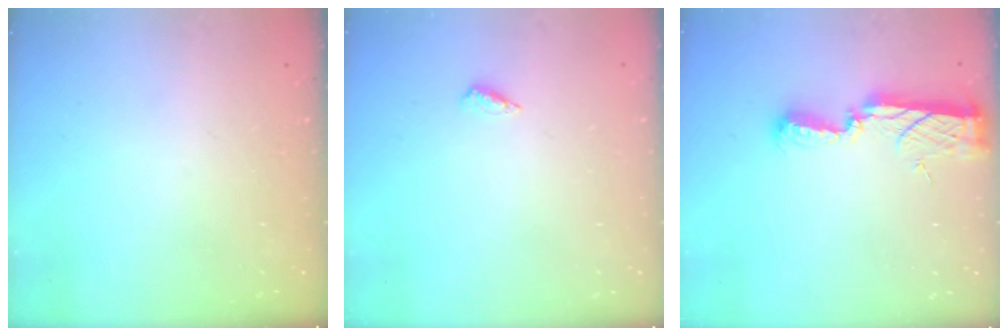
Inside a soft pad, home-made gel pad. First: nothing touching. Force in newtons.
{"total": 2.6, "press": 2.2, "slide": 1.3}
{"total": 9.0, "press": 8.9, "slide": 0.8}